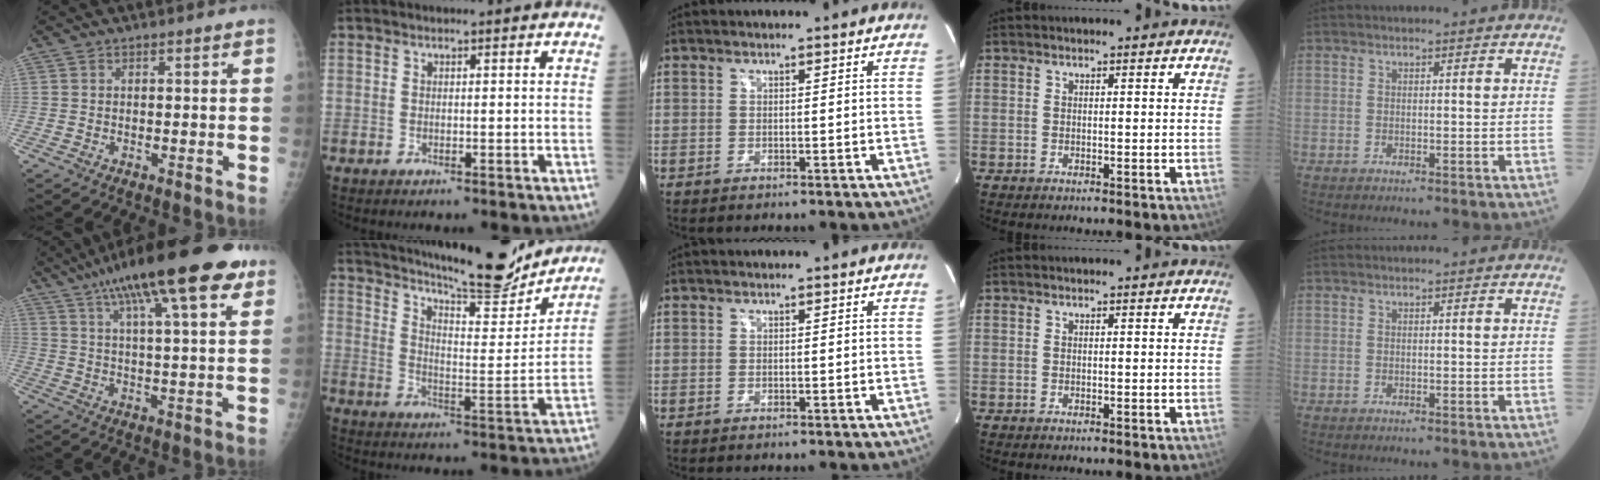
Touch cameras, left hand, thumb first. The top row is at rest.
{"thumb": {"total": 22.2, "force": [12.6, 5.3, 17.5], "torque": [-0.276, -0.003, 0.194]}, "index": {"total": 20.7, "force": [19.0, 1.9, 8.2], "torque": [-0.136, -0.033, 0.269]}}